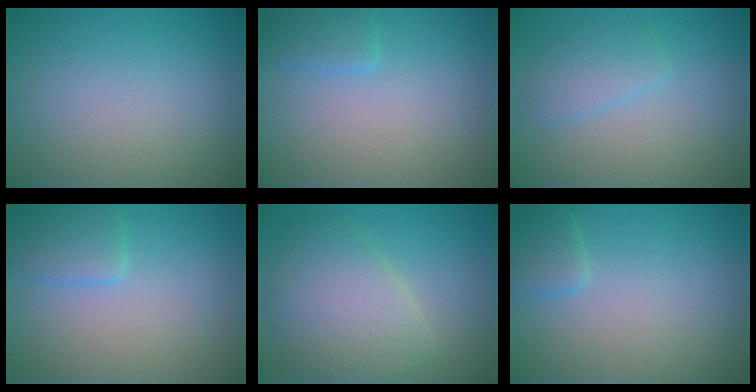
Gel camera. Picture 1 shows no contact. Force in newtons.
{"total": 1.7, "press": 1.7, "slide": 0.2}
{"total": 2.1, "press": 2.1, "slide": 0.2}
{"total": 2.6, "press": 2.5, "slide": 0.2}
{"total": 6.5, "press": 6.4, "slide": 0.6}
{"total": 1.7, "press": 1.7, "slide": 0.1}